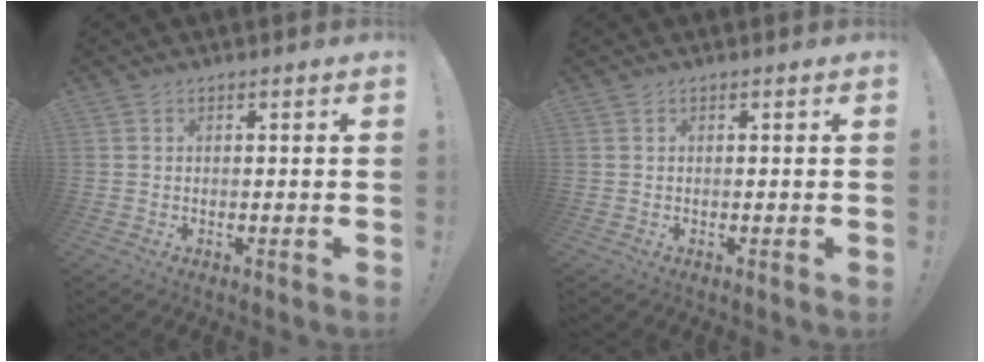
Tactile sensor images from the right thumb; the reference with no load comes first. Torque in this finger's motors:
{"motor_torque": [-0.05, 0.05, 0.00, 0.00, 0.00]}